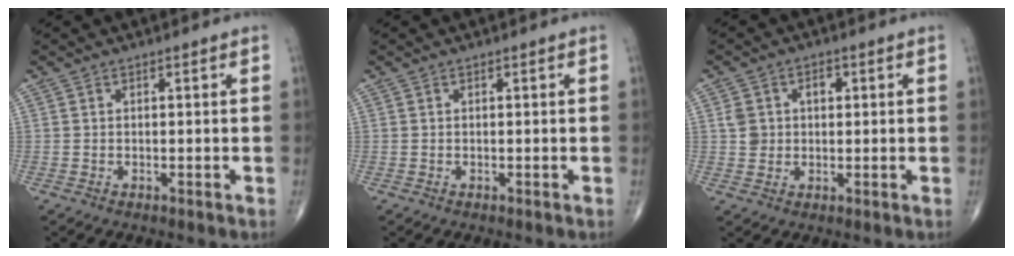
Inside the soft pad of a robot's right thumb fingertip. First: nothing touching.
{"total": 0.0}
{"total": 4.8, "force": [1.0, 4.1, 2.4], "torque": [-0.019, 0.007, 0.018]}